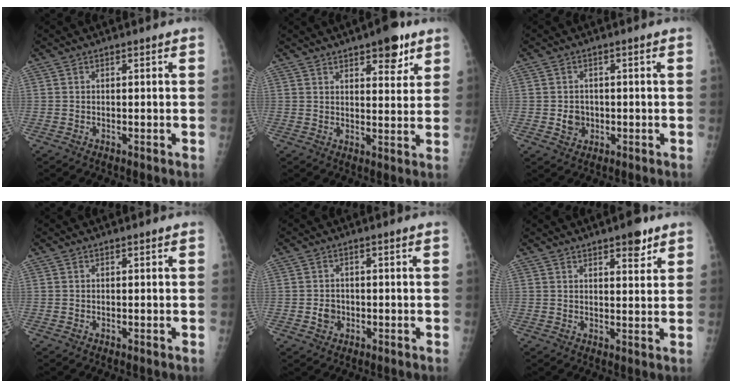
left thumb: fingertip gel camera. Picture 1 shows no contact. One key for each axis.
{"total": 7.8, "fx": 4.9, "fy": 3.0, "fz": 5.2, "tx": -0.048, "ty": -0.025, "tz": 0.065}
{"total": 3.2, "fx": -0.5, "fy": 2.9, "fz": 1.3, "tx": -0.006, "ty": 0.003, "tz": -0.003}
{"total": 0.0}
{"total": 2.5, "fx": -0.6, "fy": 2.3, "fz": 1.0, "tx": -0.006, "ty": 0.005, "tz": -0.008}
{"total": 5.1, "fx": 3.4, "fy": 1.8, "fz": 3.4, "tx": -0.032, "ty": -0.018, "tz": 0.045}